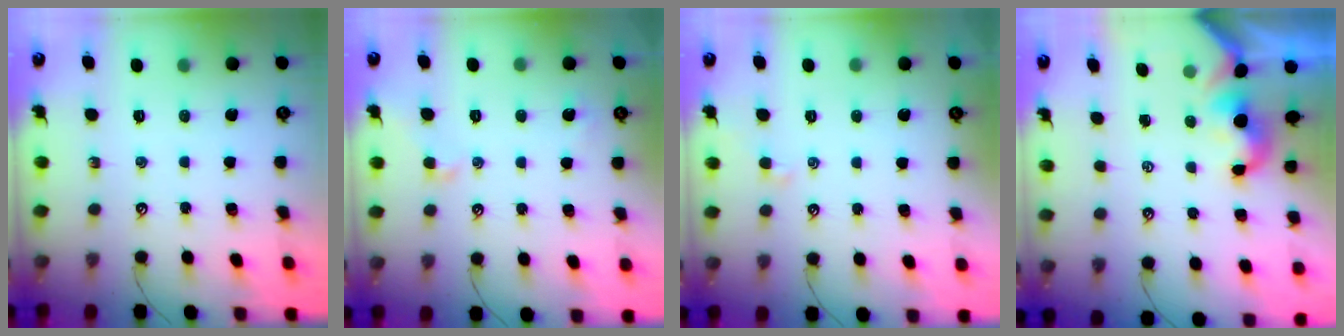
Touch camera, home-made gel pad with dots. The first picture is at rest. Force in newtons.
{"total": 1.6, "press": 1.5, "slide": 0.7}
{"total": 1.4, "press": 1.3, "slide": 0.3}
{"total": 1.1, "press": 1.1, "slide": 0.4}